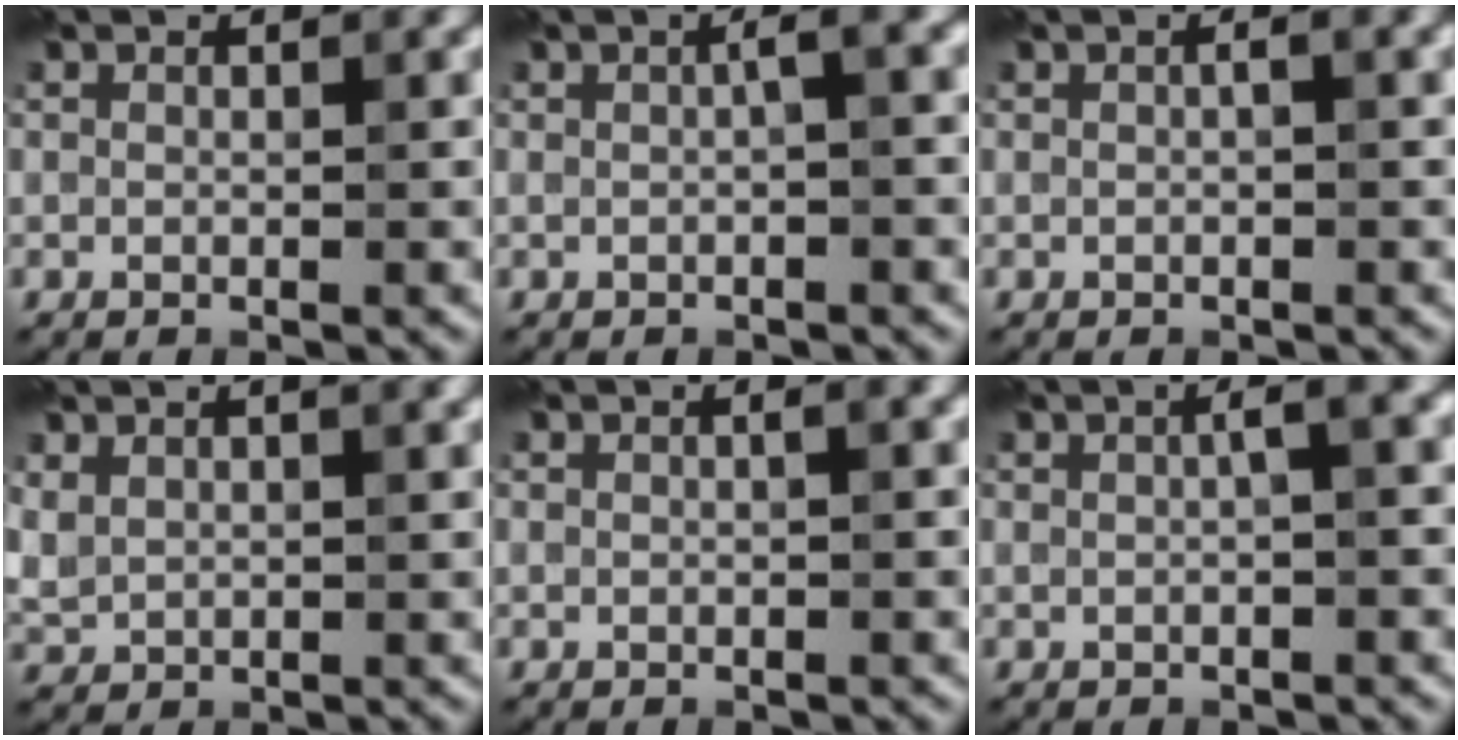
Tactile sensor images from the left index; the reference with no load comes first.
{"total": 2.1, "force": [0.0, 0.5, 2.0], "torque": [-0.030, 0.011, -0.002]}
{"total": 1.0, "force": [0.0, 0.1, 1.0], "torque": [-0.019, 0.003, 0.001]}
{"total": 3.3, "force": [2.3, 1.6, 1.9], "torque": [-0.049, 0.006, 0.052]}
{"total": 0.7, "force": [0.0, 0.2, 0.7], "torque": [-0.009, 0.005, 0.000]}
{"total": 2.4, "force": [0.2, 0.6, 2.3], "torque": [-0.031, 0.013, 0.000]}